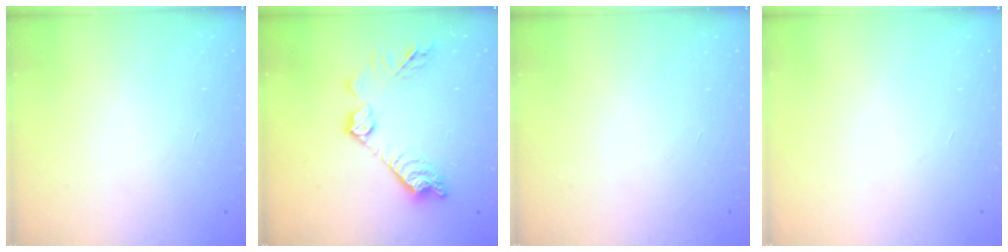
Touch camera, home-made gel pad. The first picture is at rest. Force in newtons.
{"total": 13.3, "press": 13.3, "slide": 0.8}
{"total": 0.0}
{"total": 0.0}